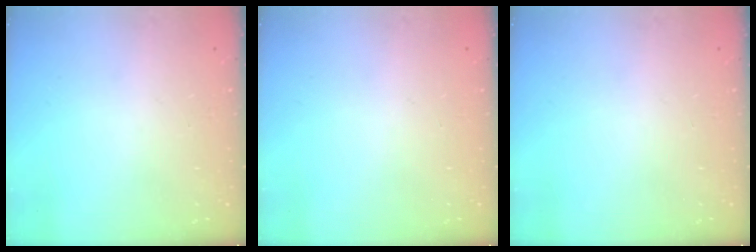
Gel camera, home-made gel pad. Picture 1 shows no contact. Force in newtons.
{"total": 0.0}
{"total": 0.0}